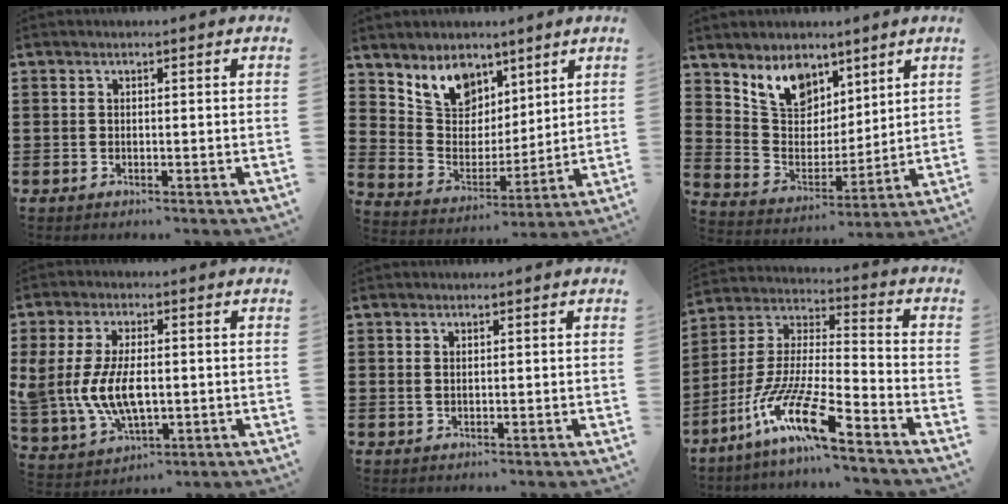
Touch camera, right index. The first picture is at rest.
{"total": 8.3, "force": [5.9, 5.5, 1.9], "torque": [-0.067, -0.028, 0.113]}
{"total": 8.7, "force": [6.2, 5.5, 2.7], "torque": [-0.076, -0.018, 0.117]}
{"total": 8.5, "force": [-0.2, 4.9, 6.9], "torque": [-0.164, 0.002, -0.008]}
{"total": 0.7, "force": [0.4, 0.3, 0.5], "torque": [-0.011, 0.002, 0.007]}
{"total": 12.9, "force": [-9.5, 1.1, 8.6], "torque": [-0.192, -0.003, -0.191]}